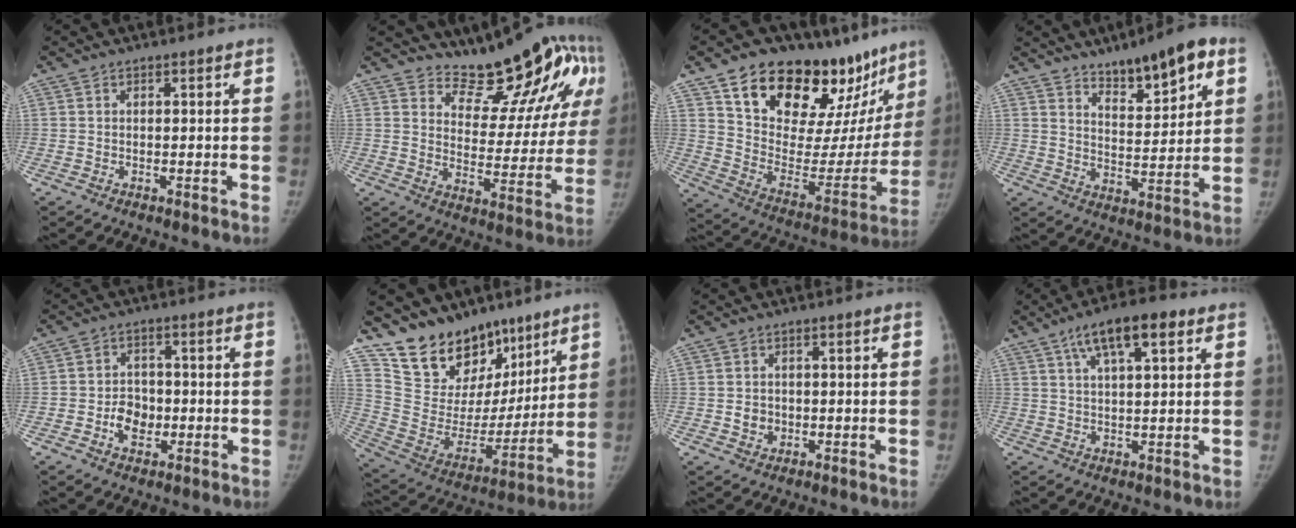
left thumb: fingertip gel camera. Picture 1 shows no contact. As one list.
[{"total": 16.3, "force": [12.0, 7.1, 8.4], "torque": [-0.060, -0.082, 0.162]}, {"total": 30.8, "force": [21.4, 14.5, 16.8], "torque": [-0.211, -0.079, 0.321]}, {"total": 12.5, "force": [7.7, 4.2, 9.0], "torque": [-0.107, -0.038, 0.121]}, {"total": 6.1, "force": [-1.5, 4.9, 3.3], "torque": [-0.028, 0.014, -0.026]}, {"total": 21.1, "force": [15.6, 12.1, 7.6], "torque": [-0.067, -0.072, 0.274]}, {"total": 2.9, "force": [-0.2, 2.7, 1.2], "torque": [-0.005, 0.003, 0.001]}, {"total": 10.3, "force": [5.3, 3.4, 8.2], "torque": [-0.127, 0.000, 0.084]}]